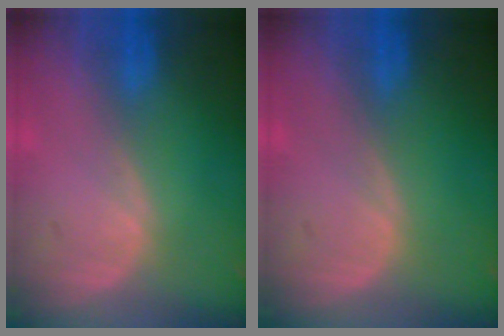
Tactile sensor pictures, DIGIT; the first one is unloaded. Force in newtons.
{"total": 0.0}